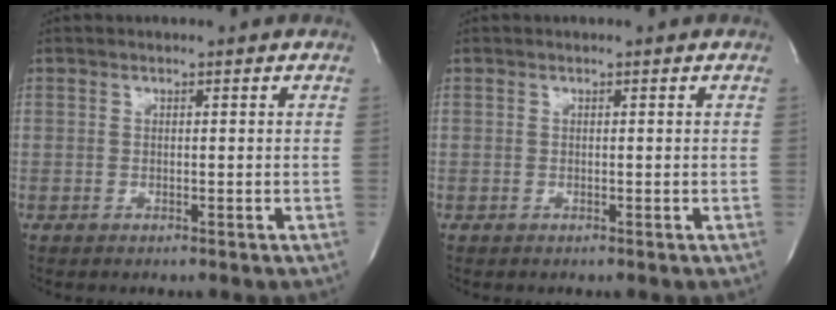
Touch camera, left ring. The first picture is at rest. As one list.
[{"total": 0.0}]